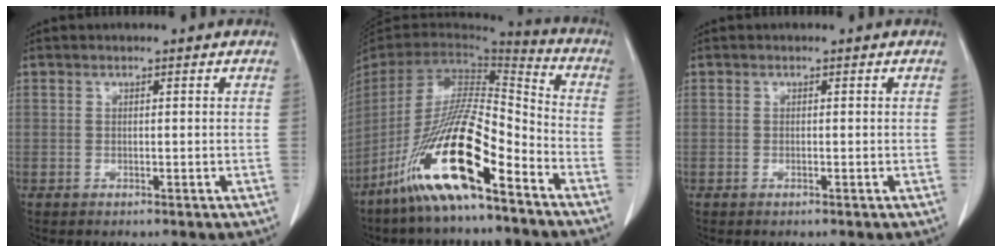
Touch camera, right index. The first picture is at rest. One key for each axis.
{"total": 19.3, "fx": -11.5, "fy": 2.4, "fz": 15.4, "tx": -0.315, "ty": -0.036, "tz": -0.219}
{"total": 0.0}